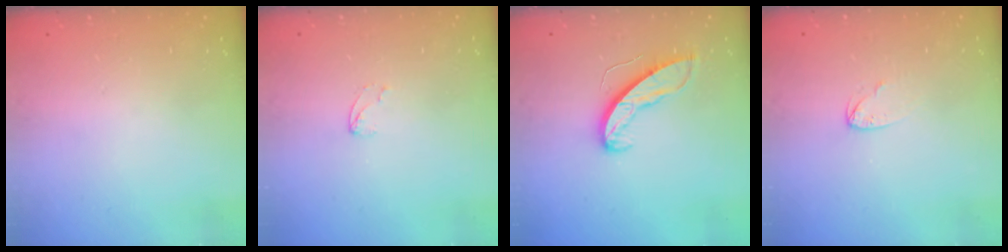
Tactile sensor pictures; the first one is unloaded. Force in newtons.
{"total": 2.8, "press": 2.8, "slide": 0.3}
{"total": 9.0, "press": 9.0, "slide": 0.3}
{"total": 3.9, "press": 3.9, "slide": 0.4}